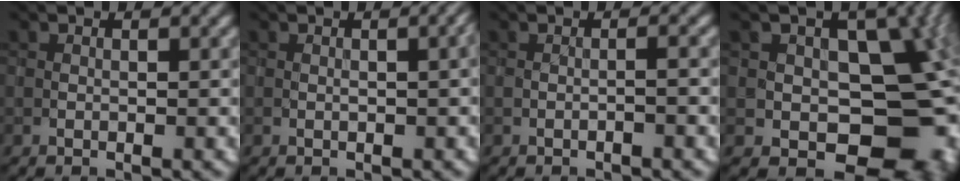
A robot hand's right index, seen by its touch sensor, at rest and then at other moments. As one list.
[{"total": 1.7, "force": [0.2, 0.4, 1.7], "torque": [-0.026, 0.005, 0.004]}, {"total": 0.8, "force": [-0.5, 0.0, 0.6], "torque": [-0.011, 0.002, -0.010]}, {"total": 13.0, "force": [-0.2, 8.9, 9.6], "torque": [-0.102, -0.001, -0.006]}]